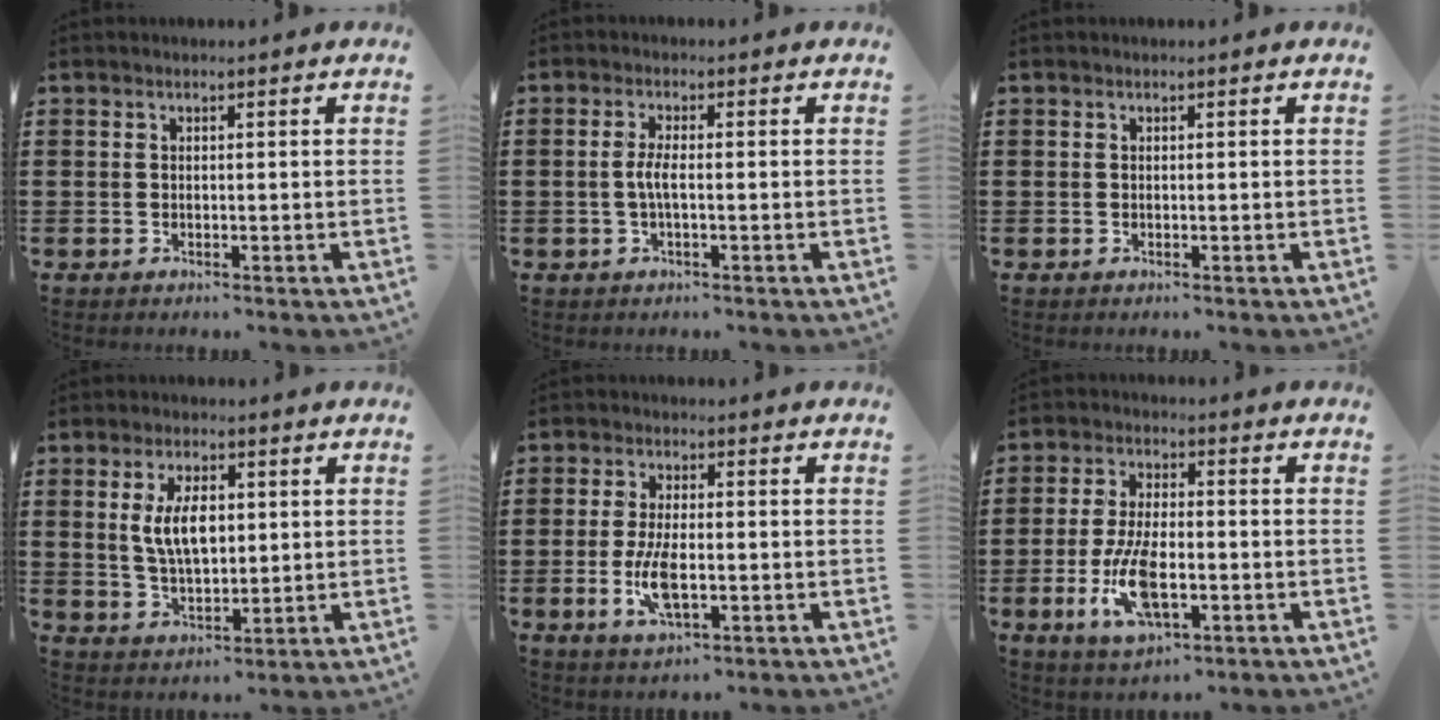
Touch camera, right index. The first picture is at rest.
{"total": 2.8, "force": [-0.5, 0.4, 2.7], "torque": [-0.064, -0.005, -0.015]}
{"total": 0.0}
{"total": 7.2, "force": [1.2, 3.5, 6.2], "torque": [-0.118, 0.007, 0.019]}
{"total": 6.7, "force": [-1.4, 2.6, 6.0], "torque": [-0.129, -0.006, -0.028]}
{"total": 9.8, "force": [-2.9, 4.1, 8.4], "torque": [-0.191, -0.017, -0.052]}